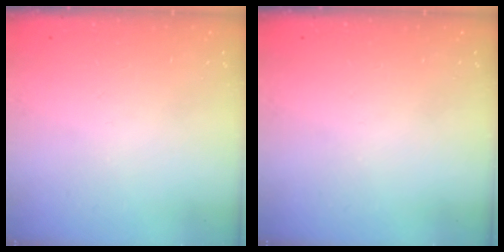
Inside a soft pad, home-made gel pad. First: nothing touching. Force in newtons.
{"total": 0.0}